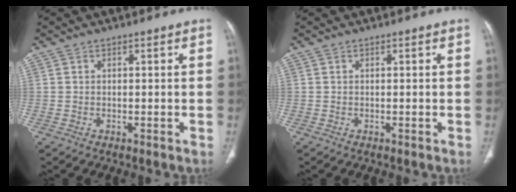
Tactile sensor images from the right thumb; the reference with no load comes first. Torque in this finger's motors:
{"motor_torque": [1.07, 1.07, 0.00, 0.00, 0.02]}